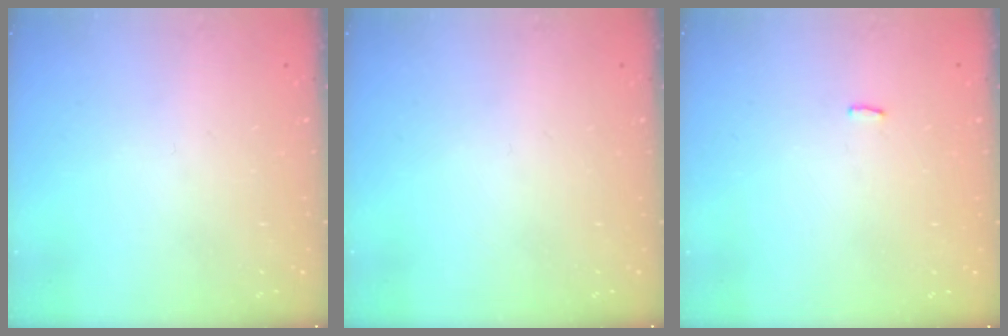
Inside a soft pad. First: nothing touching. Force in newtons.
{"total": 0.0}
{"total": 2.2, "press": 2.1, "slide": 0.4}